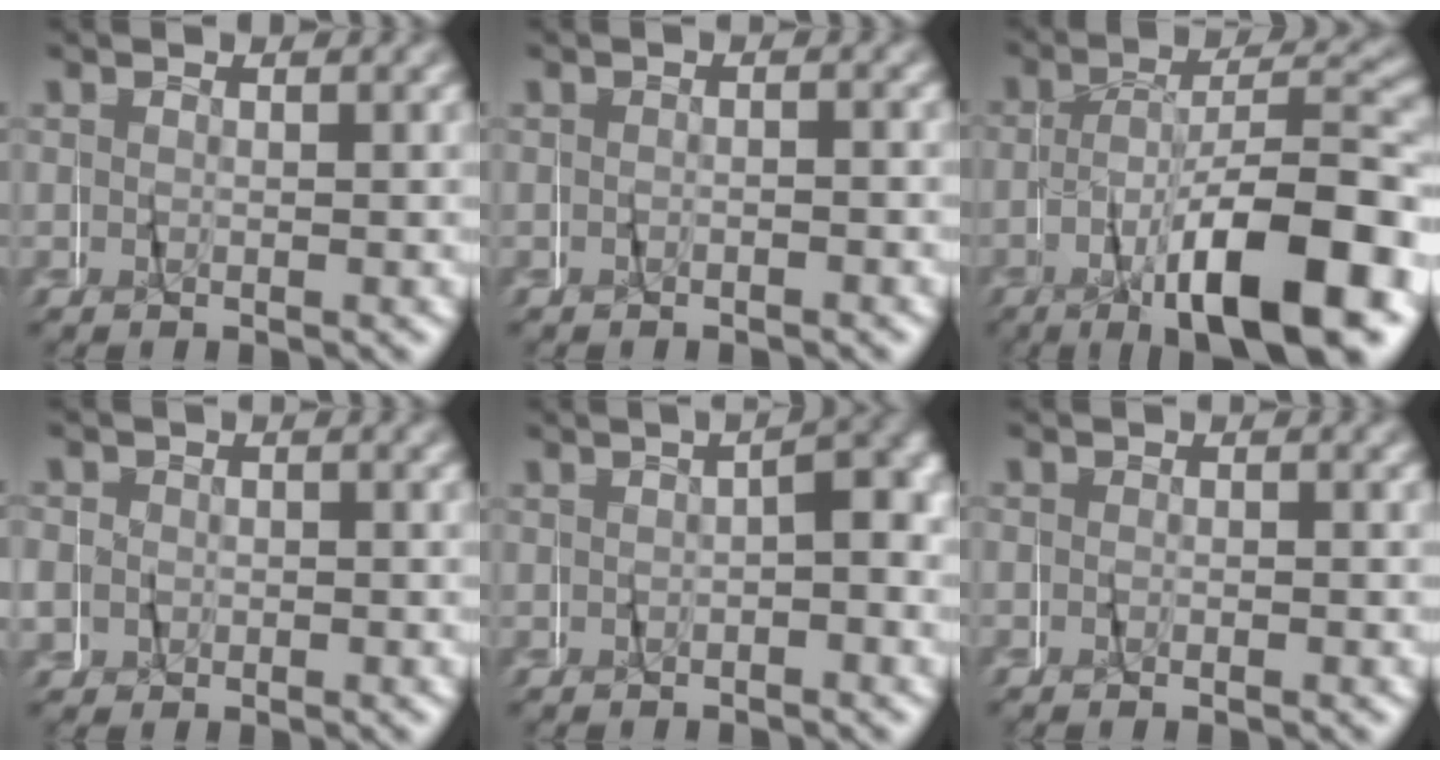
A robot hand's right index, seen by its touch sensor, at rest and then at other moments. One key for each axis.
{"total": 1.0, "fx": -0.9, "fy": 0.1, "fz": 0.4, "tx": -0.011, "ty": 0.004, "tz": -0.017}
{"total": 11.6, "fx": -5.3, "fy": 4.2, "fz": 9.4, "tx": -0.141, "ty": -0.003, "tz": -0.078}
{"total": 3.7, "fx": -0.2, "fy": 3.6, "fz": 1.0, "tx": -0.030, "ty": -0.002, "tz": -0.005}
{"total": 3.1, "fx": -0.8, "fy": 1.0, "fz": 2.9, "tx": -0.025, "ty": 0.006, "tz": -0.012}
{"total": 0.9, "fx": -0.7, "fy": 0.5, "fz": 0.2, "tx": -0.005, "ty": -0.002, "tz": -0.013}